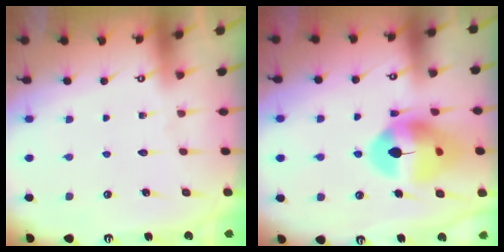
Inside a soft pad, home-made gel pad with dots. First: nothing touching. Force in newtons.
{"total": 14.9, "press": 14.8, "slide": 1.8}